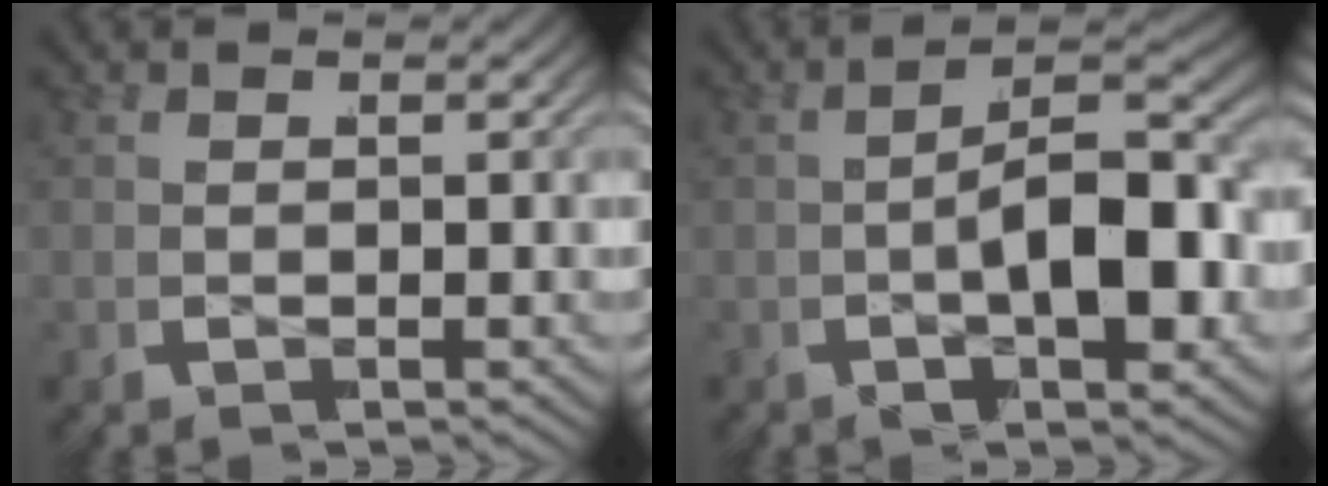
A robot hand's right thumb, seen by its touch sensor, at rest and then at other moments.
{"total": 8.3, "force": [-1.5, 3.5, 7.3], "torque": [-0.120, 0.002, -0.028]}